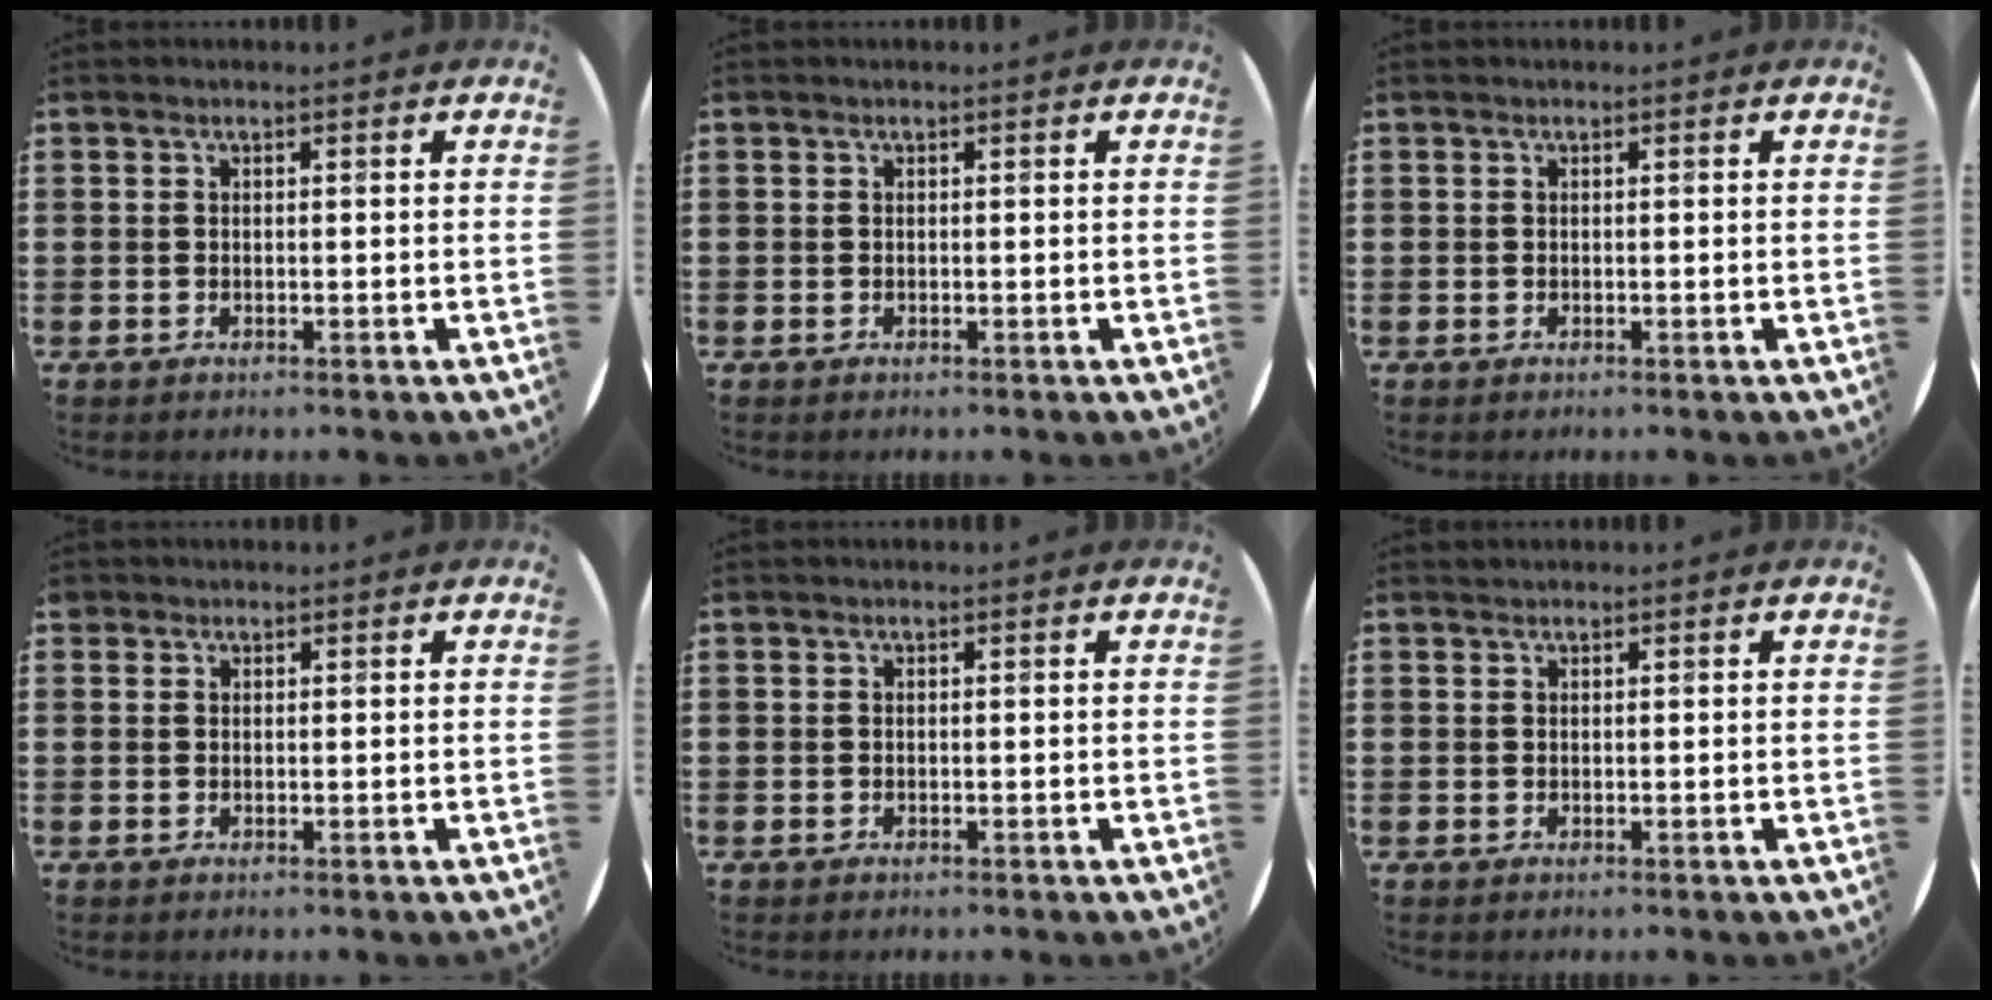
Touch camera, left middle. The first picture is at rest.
{"total": 0.0}
{"total": 0.0}
{"total": 0.5, "force": [0.4, 0.3, -0.1], "torque": [0.004, 0.004, 0.008]}
{"total": 0.0}
{"total": 0.0}